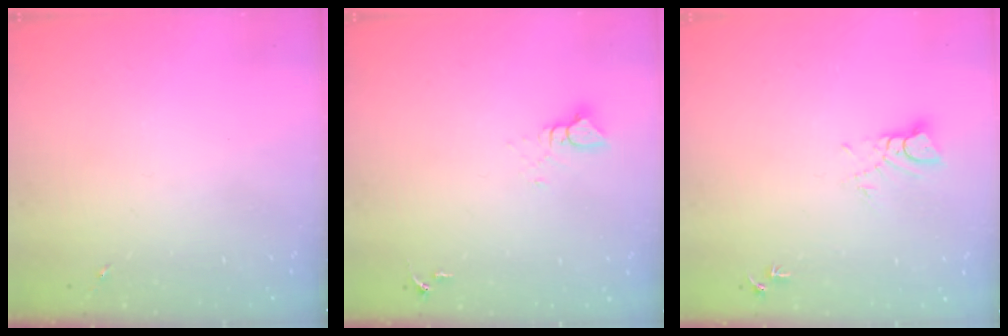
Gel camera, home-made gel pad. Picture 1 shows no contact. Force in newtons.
{"total": 3.3, "press": 3.3, "slide": 0.3}
{"total": 4.3, "press": 4.3, "slide": 0.4}